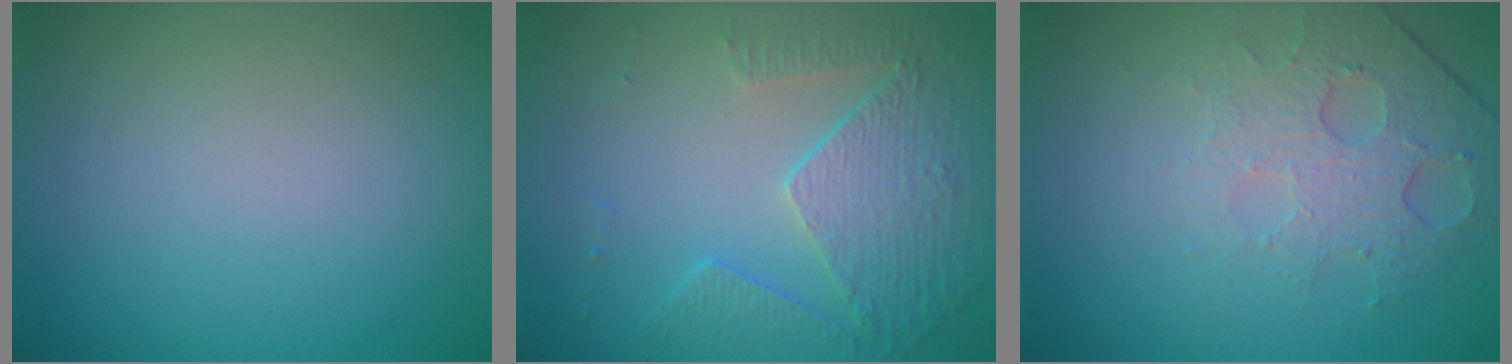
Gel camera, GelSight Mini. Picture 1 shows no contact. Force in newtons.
{"total": 5.3, "press": 3.8, "slide": 3.7}
{"total": 4.8, "press": 3.2, "slide": 3.6}